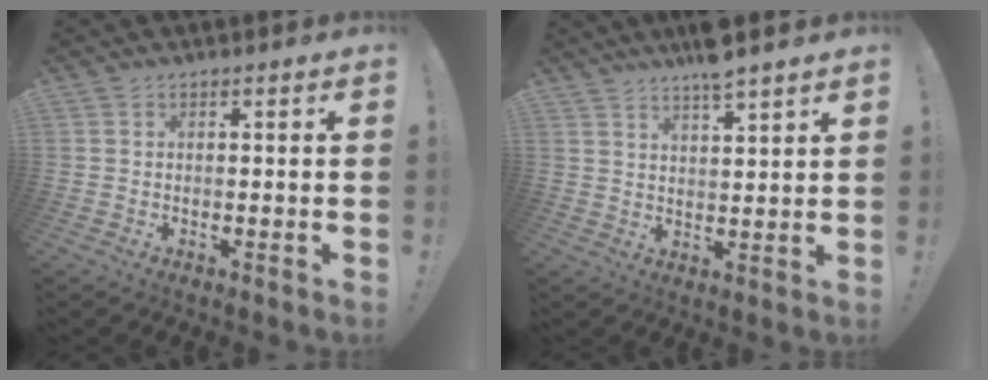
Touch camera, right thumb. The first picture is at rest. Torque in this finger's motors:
{"motor_torque": [-0.43, 2.03, 0.75, 0.91, 0.03]}